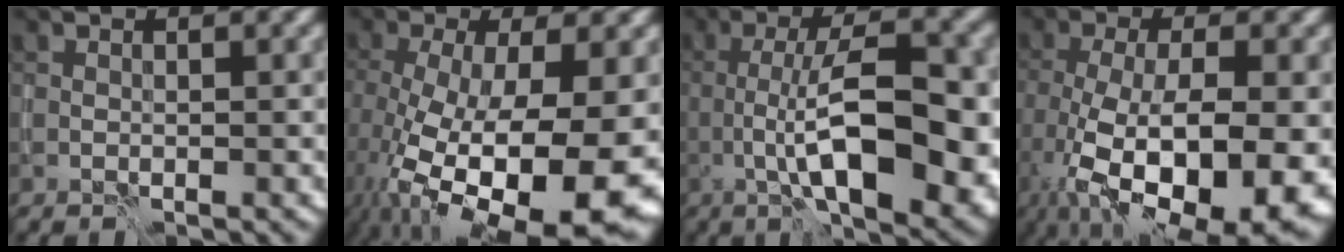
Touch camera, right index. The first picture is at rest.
{"total": 15.3, "force": [-4.2, 6.2, 13.4], "torque": [-0.221, -0.038, -0.046]}
{"total": 11.4, "force": [-3.3, 3.4, 10.3], "torque": [-0.164, 0.006, -0.057]}
{"total": 13.8, "force": [-4.9, 6.1, 11.4], "torque": [-0.203, -0.041, -0.064]}